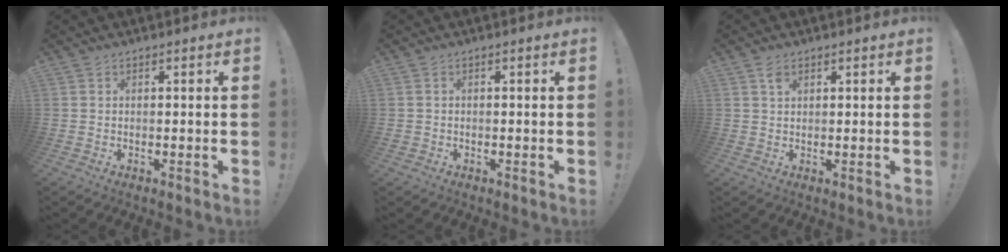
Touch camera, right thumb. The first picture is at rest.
{"total": 0.8, "force": [-0.3, 0.7, 0.2], "torque": [-0.003, 0.003, -0.006]}
{"total": 2.0, "force": [1.2, 1.2, 1.0], "torque": [-0.015, -0.003, 0.021]}